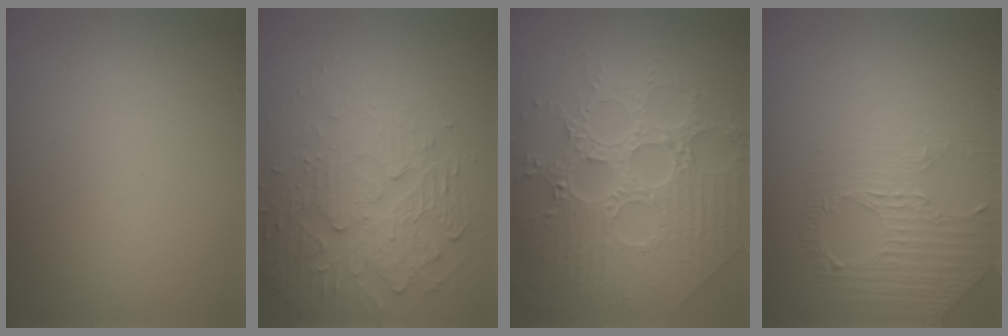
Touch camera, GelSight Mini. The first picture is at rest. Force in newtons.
{"total": 4.9, "press": 3.3, "slide": 3.6}
{"total": 8.5, "press": 6.2, "slide": 5.8}
{"total": 1.8, "press": 1.5, "slide": 1.0}